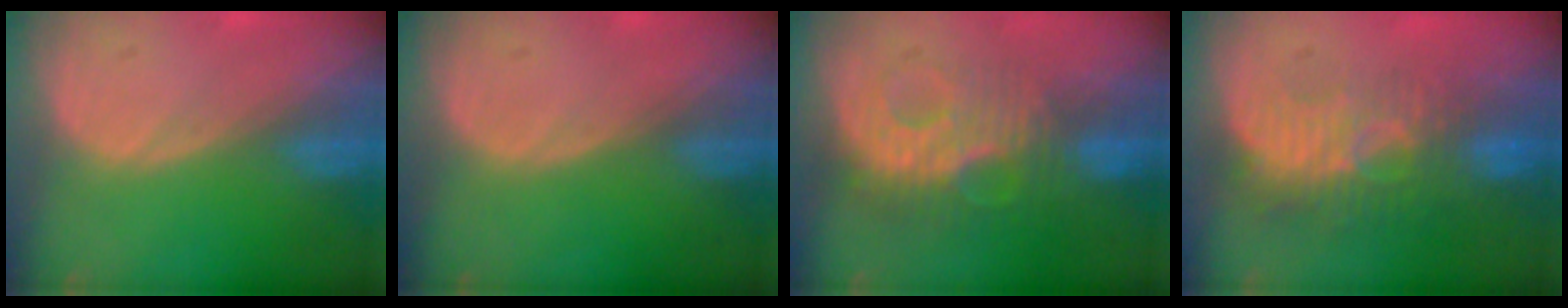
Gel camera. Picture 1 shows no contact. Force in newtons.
{"total": 0.0}
{"total": 9.2, "press": 8.6, "slide": 3.1}
{"total": 9.0, "press": 8.2, "slide": 3.8}